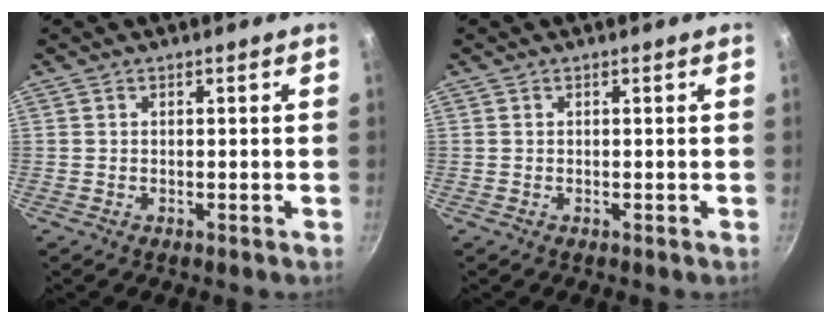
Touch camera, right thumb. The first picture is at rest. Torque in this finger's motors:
{"motor_torque": [-0.02, -0.02, 0.03, 0.03, 0.00]}